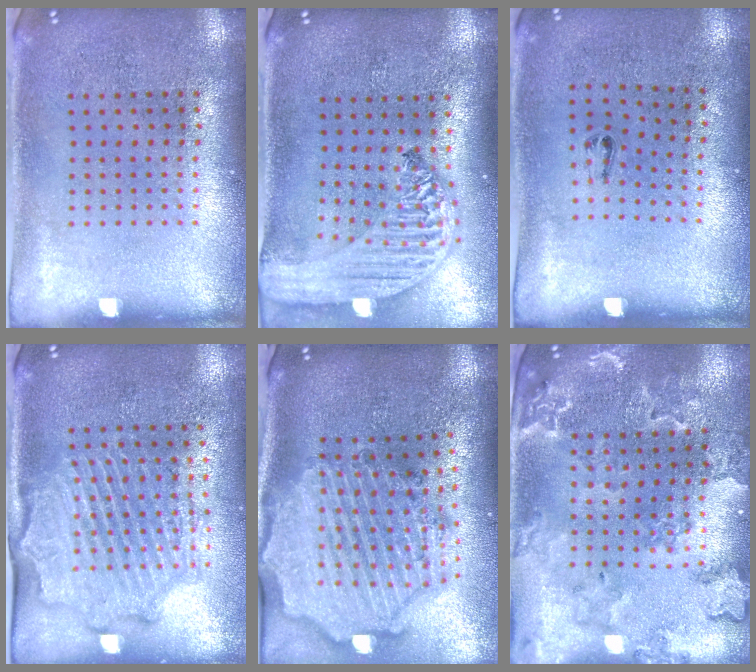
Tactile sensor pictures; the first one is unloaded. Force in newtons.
{"total": 3.1, "press": 2.5, "slide": 1.8}
{"total": 0.6, "press": 0.3, "slide": 0.5}
{"total": 2.1, "press": 2.1, "slide": 0.4}
{"total": 3.6, "press": 2.9, "slide": 2.1}
{"total": 1.8, "press": 1.8, "slide": 0.2}